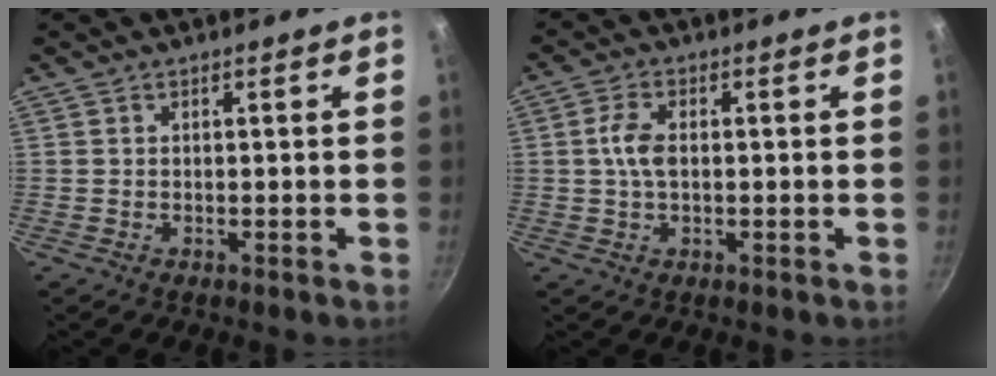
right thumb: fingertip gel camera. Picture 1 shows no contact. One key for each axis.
{"total": 4.6, "fx": 0.2, "fy": 2.5, "fz": 3.9, "tx": -0.086, "ty": 0.005, "tz": 0.000}